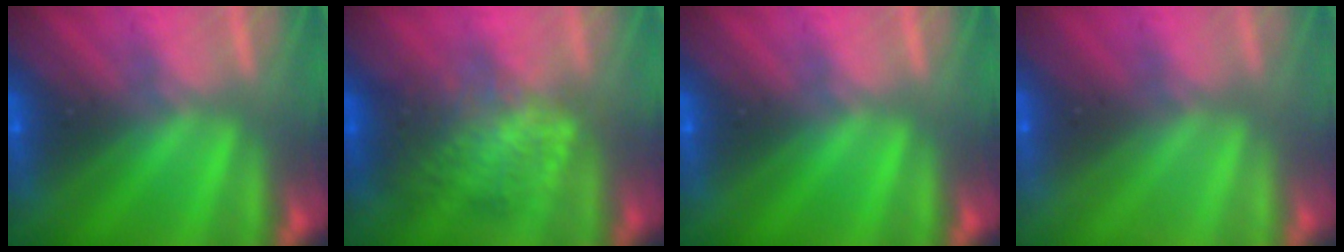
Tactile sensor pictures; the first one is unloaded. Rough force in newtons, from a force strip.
{"total": 2.3}
{"total": 0.0}
{"total": 2.9}